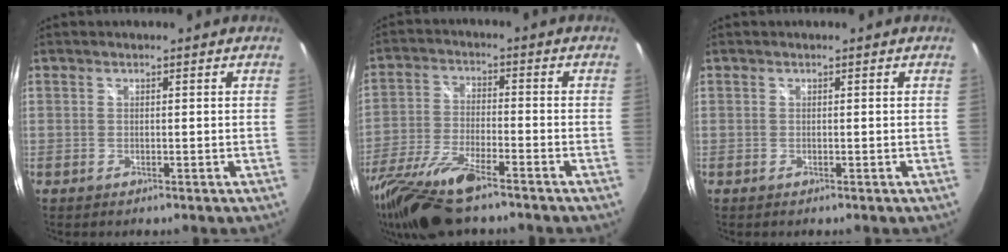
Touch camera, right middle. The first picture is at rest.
{"total": 16.4, "force": [-12.6, 3.3, 10.0], "torque": [-0.219, -0.044, -0.241]}
{"total": 0.0}